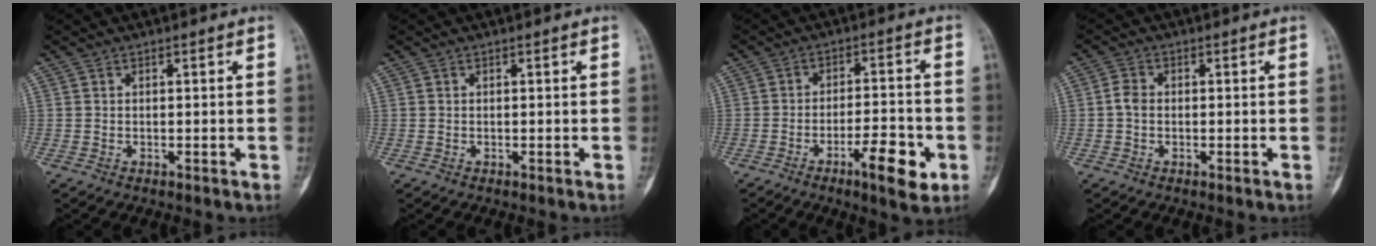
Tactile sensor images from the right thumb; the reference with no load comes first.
{"total": 0.0}
{"total": 9.7, "force": [-4.3, 2.8, 8.2], "torque": [-0.121, 0.020, -0.064]}
{"total": 2.3, "force": [-0.3, 1.7, 1.6], "torque": [-0.028, 0.005, -0.011]}